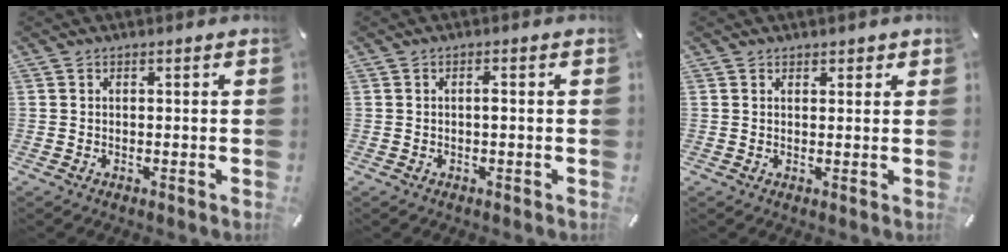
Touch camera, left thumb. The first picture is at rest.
{"total": 1.3, "force": [-0.1, 0.3, 1.2], "torque": [-0.025, 0.000, -0.002]}
{"total": 1.3, "force": [0.9, 0.9, 0.4], "torque": [0.001, -0.002, 0.015]}